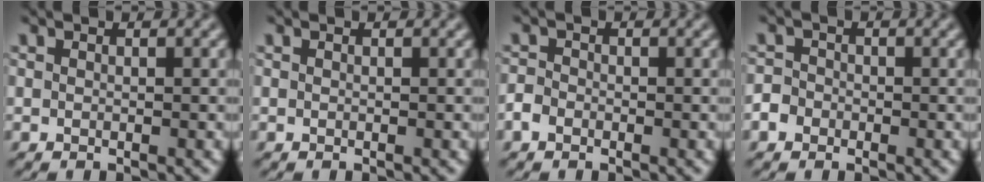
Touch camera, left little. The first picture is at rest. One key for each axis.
{"total": 0.0}
{"total": 1.5, "fx": -0.9, "fy": 1.1, "fz": 0.5, "tx": -0.011, "ty": 0.000, "tz": -0.022}
{"total": 3.2, "fx": -1.7, "fy": 2.6, "fz": 0.7, "tx": -0.005, "ty": 0.002, "tz": -0.045}